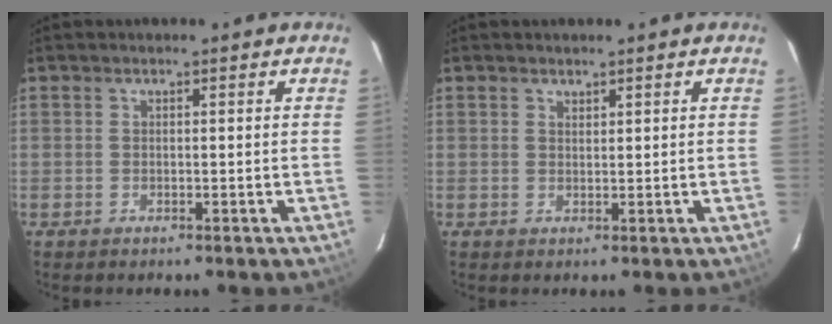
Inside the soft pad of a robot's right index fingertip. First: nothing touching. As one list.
[{"total": 0.9, "force": [0.8, 0.5, 0.1], "torque": [-0.003, 0.002, 0.015]}]